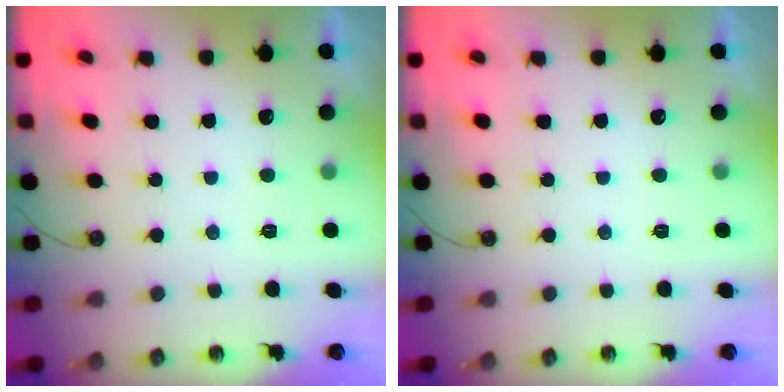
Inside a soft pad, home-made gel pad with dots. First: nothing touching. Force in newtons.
{"total": 0.0}